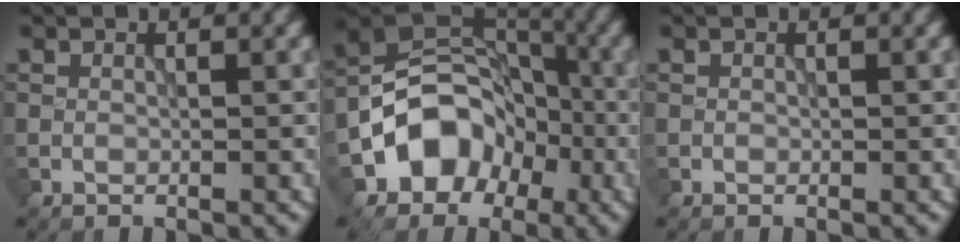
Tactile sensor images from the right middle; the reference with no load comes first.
{"total": 7.3, "force": [-3.1, 5.9, 3.1], "torque": [-0.019, 0.010, -0.062]}
{"total": 0.0}